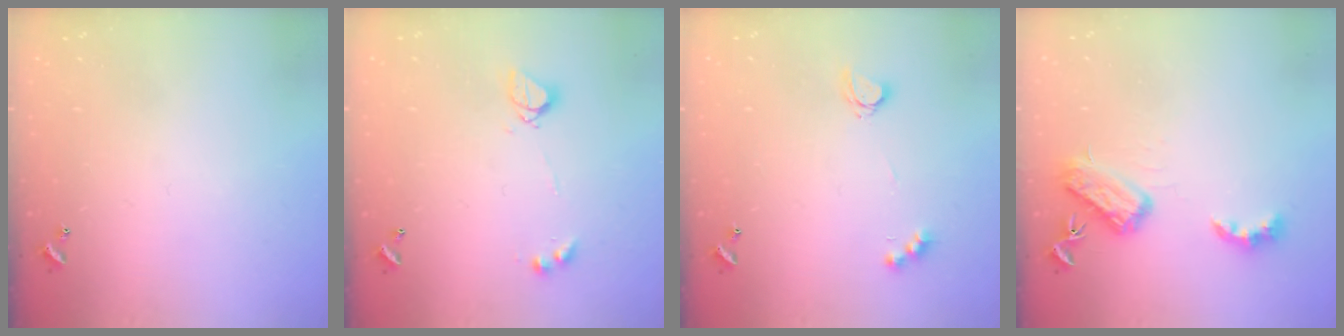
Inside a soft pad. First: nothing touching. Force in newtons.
{"total": 2.7, "press": 2.6, "slide": 0.5}
{"total": 2.6, "press": 2.5, "slide": 0.5}
{"total": 5.6, "press": 5.6, "slide": 0.5}